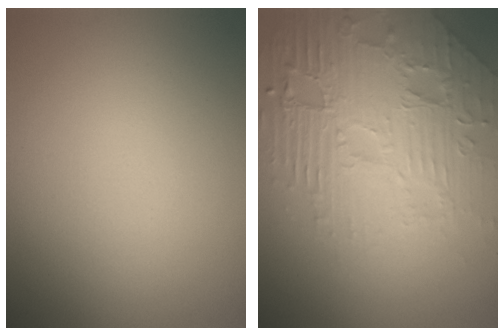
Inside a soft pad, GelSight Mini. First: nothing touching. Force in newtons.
{"total": 7.8, "press": 5.8, "slide": 5.3}